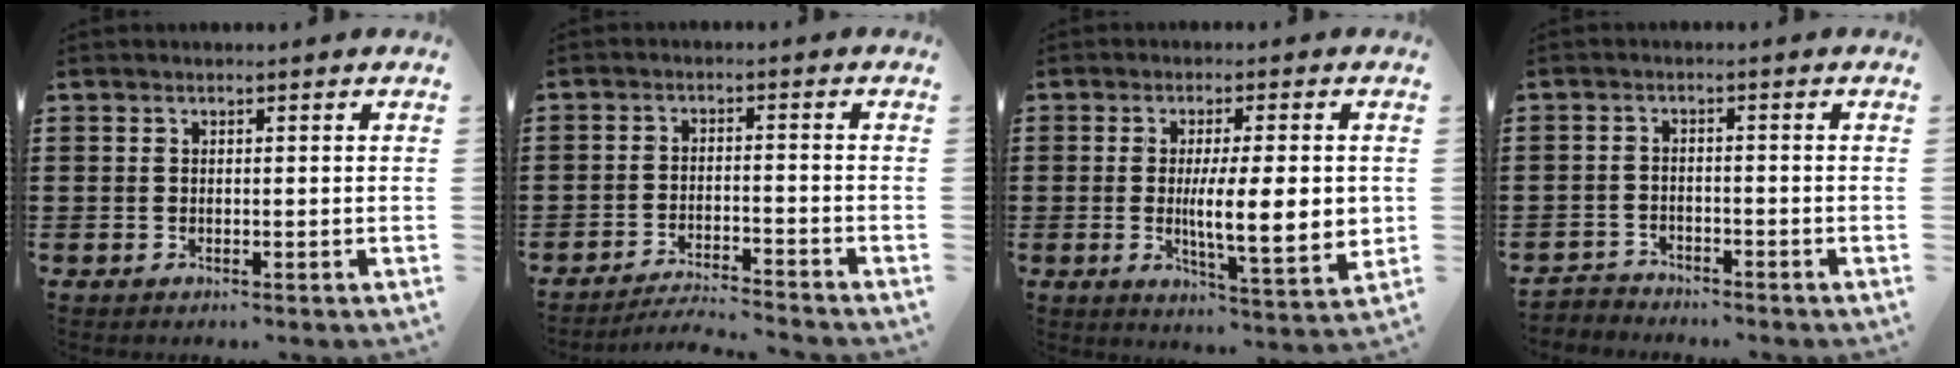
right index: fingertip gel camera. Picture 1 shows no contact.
{"total": 3.6, "force": [-3.6, -0.2, 0.6], "torque": [-0.012, -0.003, -0.074]}
{"total": 9.9, "force": [0.1, 2.2, 9.7], "torque": [-0.150, -0.014, -0.002]}
{"total": 2.5, "force": [-2.4, 0.3, -0.4], "torque": [0.000, 0.000, -0.055]}